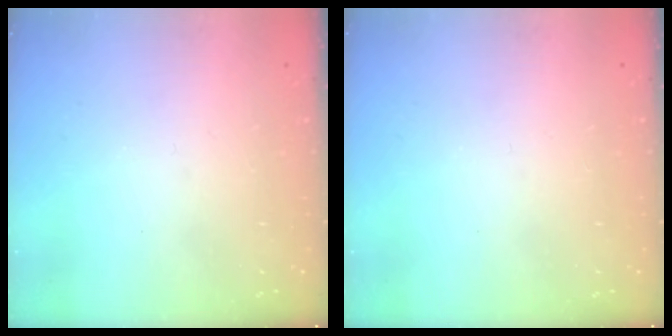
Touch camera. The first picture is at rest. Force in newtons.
{"total": 0.0}